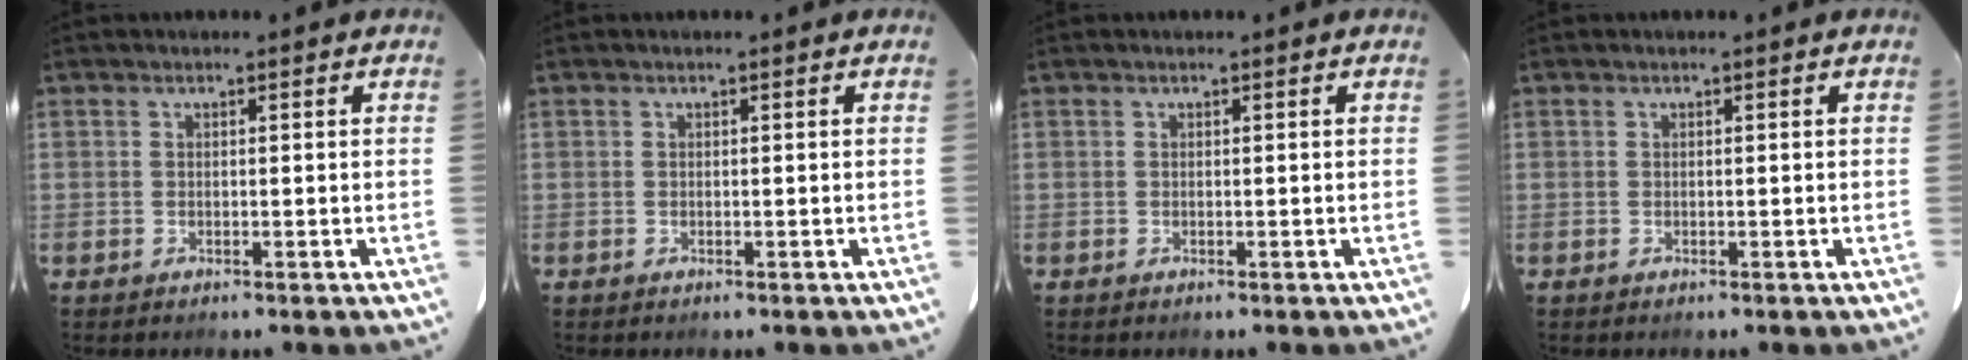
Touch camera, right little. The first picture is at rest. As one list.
[{"total": 0.0}, {"total": 0.0}, {"total": 0.0}]